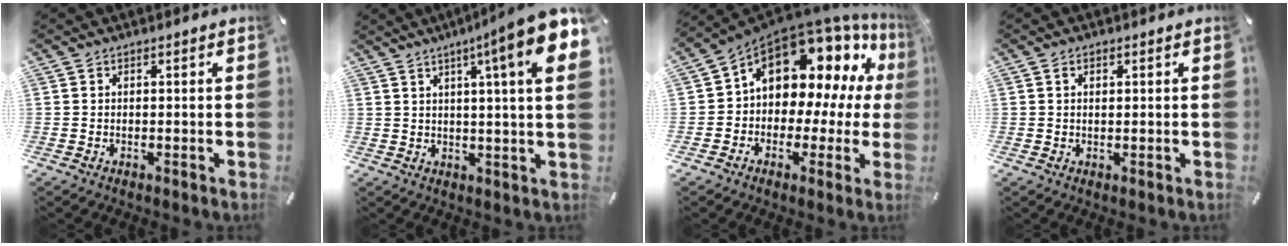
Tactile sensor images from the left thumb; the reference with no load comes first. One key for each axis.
{"total": 13.7, "fx": 6.2, "fy": 0.4, "fz": 12.2, "tx": -0.190, "ty": -0.035, "tz": 0.088}
{"total": 14.7, "fx": 7.8, "fy": 9.3, "fz": 8.4, "tx": -0.133, "ty": -0.069, "tz": 0.133}
{"total": 1.3, "fx": 0.4, "fy": 0.7, "fz": 1.0, "tx": -0.023, "ty": 0.003, "tz": 0.007}